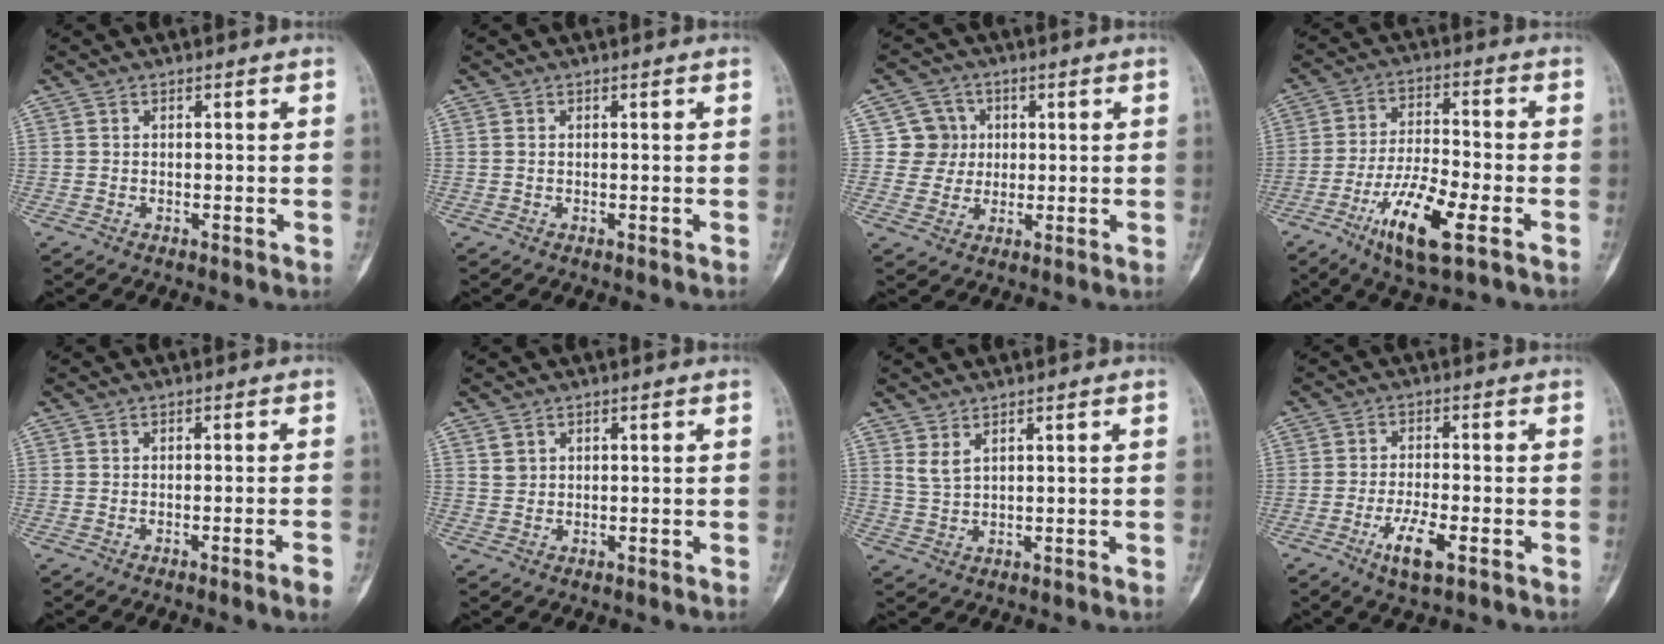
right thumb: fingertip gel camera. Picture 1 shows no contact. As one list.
[{"total": 0.5, "force": [0.1, 0.4, 0.3], "torque": [-0.009, 0.001, 0.001]}, {"total": 4.8, "force": [1.0, 4.7, 0.2], "torque": [0.031, 0.004, 0.012]}, {"total": 12.7, "force": [-5.9, 3.3, 10.8], "torque": [-0.205, 0.014, -0.104]}, {"total": 2.4, "force": [-1.4, -0.3, 2.0], "torque": [-0.035, 0.001, -0.022]}, {"total": 1.7, "force": [0.9, 1.3, 0.5], "torque": [-0.001, -0.002, 0.019]}, {"total": 2.7, "force": [1.8, 0.8, 1.8], "torque": [-0.037, -0.013, 0.043]}, {"total": 6.2, "force": [-2.8, 1.8, 5.2], "torque": [-0.101, 0.006, -0.047]}]